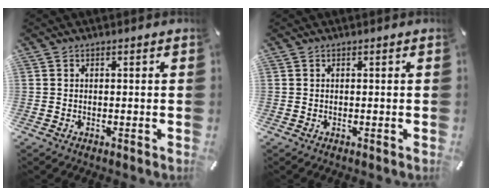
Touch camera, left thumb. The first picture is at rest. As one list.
[{"total": 0.0}]